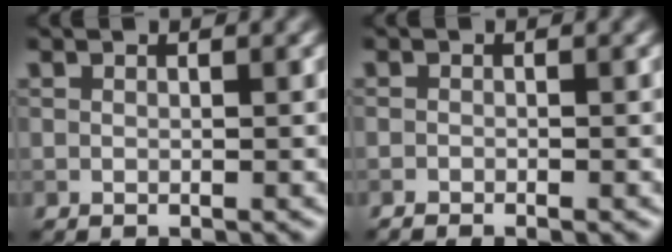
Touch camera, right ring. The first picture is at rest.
{"total": 1.2, "force": [-1.1, 0.1, 0.5], "torque": [-0.011, 0.000, -0.020]}